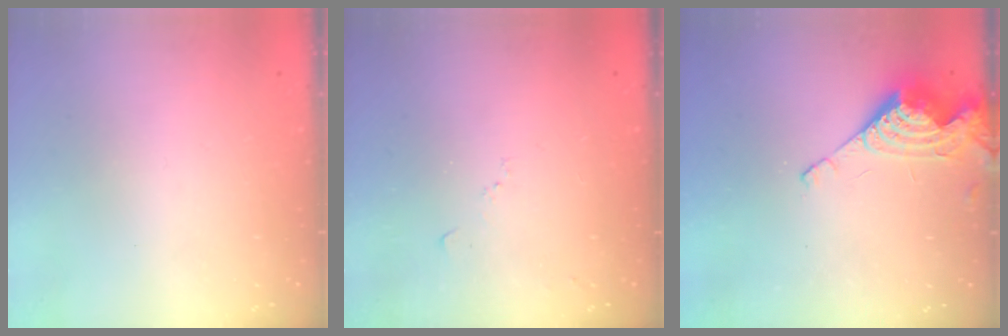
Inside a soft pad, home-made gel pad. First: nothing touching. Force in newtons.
{"total": 5.6, "press": 5.6, "slide": 0.7}
{"total": 9.0, "press": 9.0, "slide": 0.2}